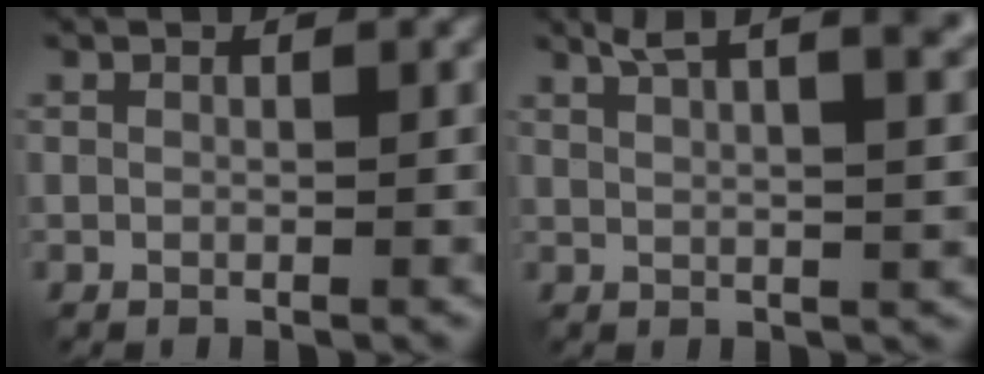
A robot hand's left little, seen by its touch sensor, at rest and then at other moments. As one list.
[{"total": 9.3, "force": [5.7, 3.3, 6.6], "torque": [-0.062, 0.052, 0.053]}]